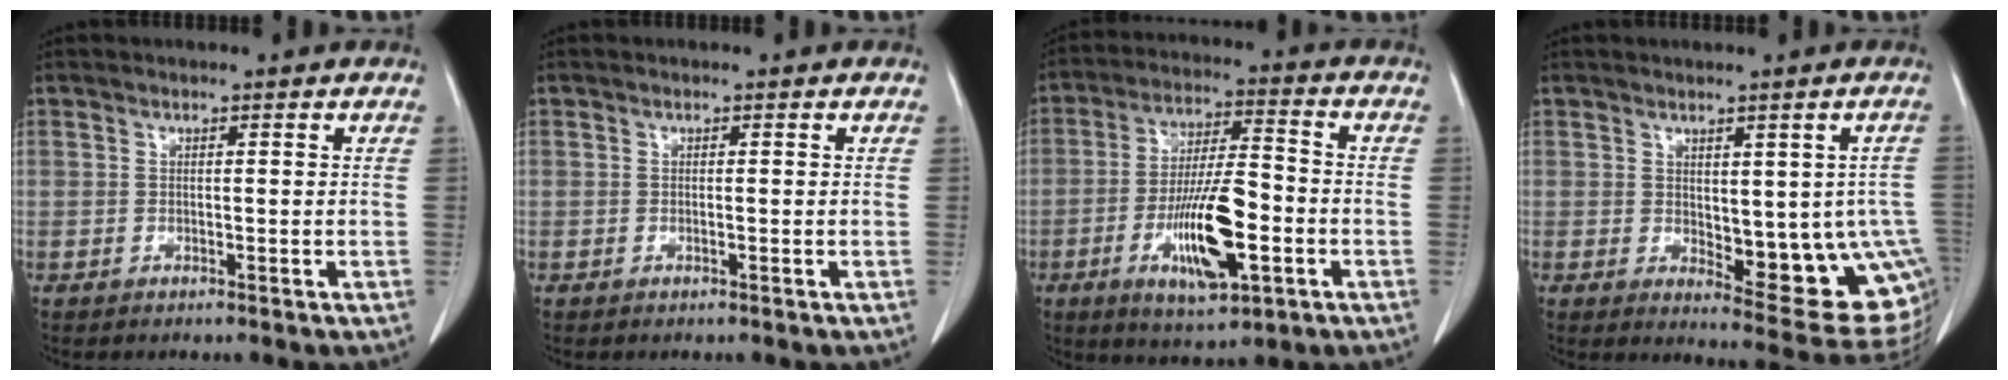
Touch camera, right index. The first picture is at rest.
{"total": 0.0}
{"total": 13.6, "force": [-4.3, 3.3, 12.5], "torque": [-0.231, -0.006, -0.069]}
{"total": 13.8, "force": [-1.9, 5.3, 12.6], "torque": [-0.108, -0.003, -0.007]}